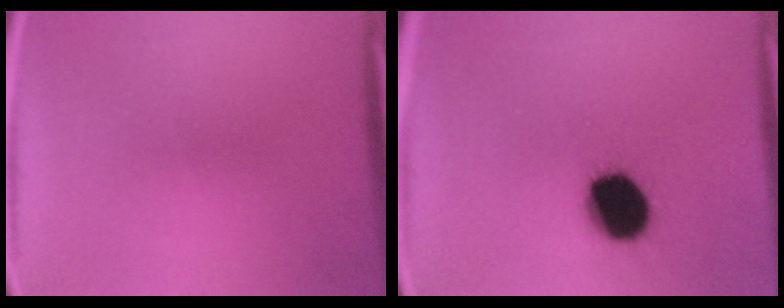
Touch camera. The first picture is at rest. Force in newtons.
{"total": 15.7}